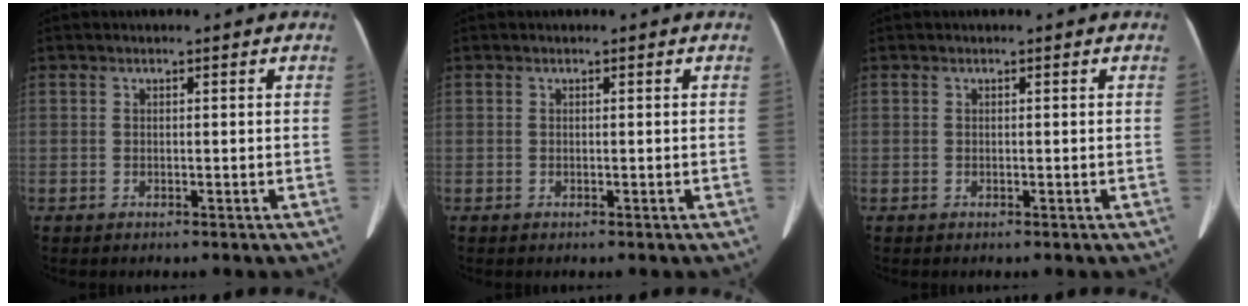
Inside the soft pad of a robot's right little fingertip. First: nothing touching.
{"total": 0.0}
{"total": 0.0}